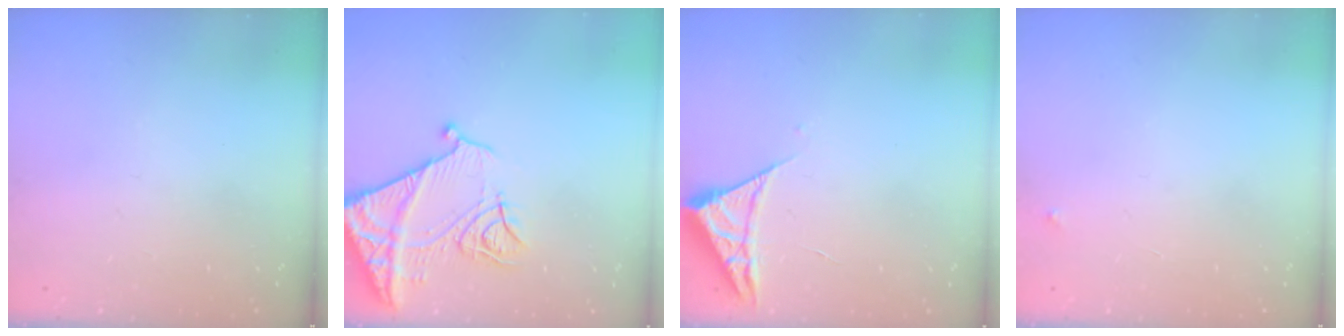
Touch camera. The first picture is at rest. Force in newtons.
{"total": 15.7, "press": 15.6, "slide": 1.7}
{"total": 4.2, "press": 4.2, "slide": 0.5}
{"total": 2.5, "press": 2.4, "slide": 0.4}